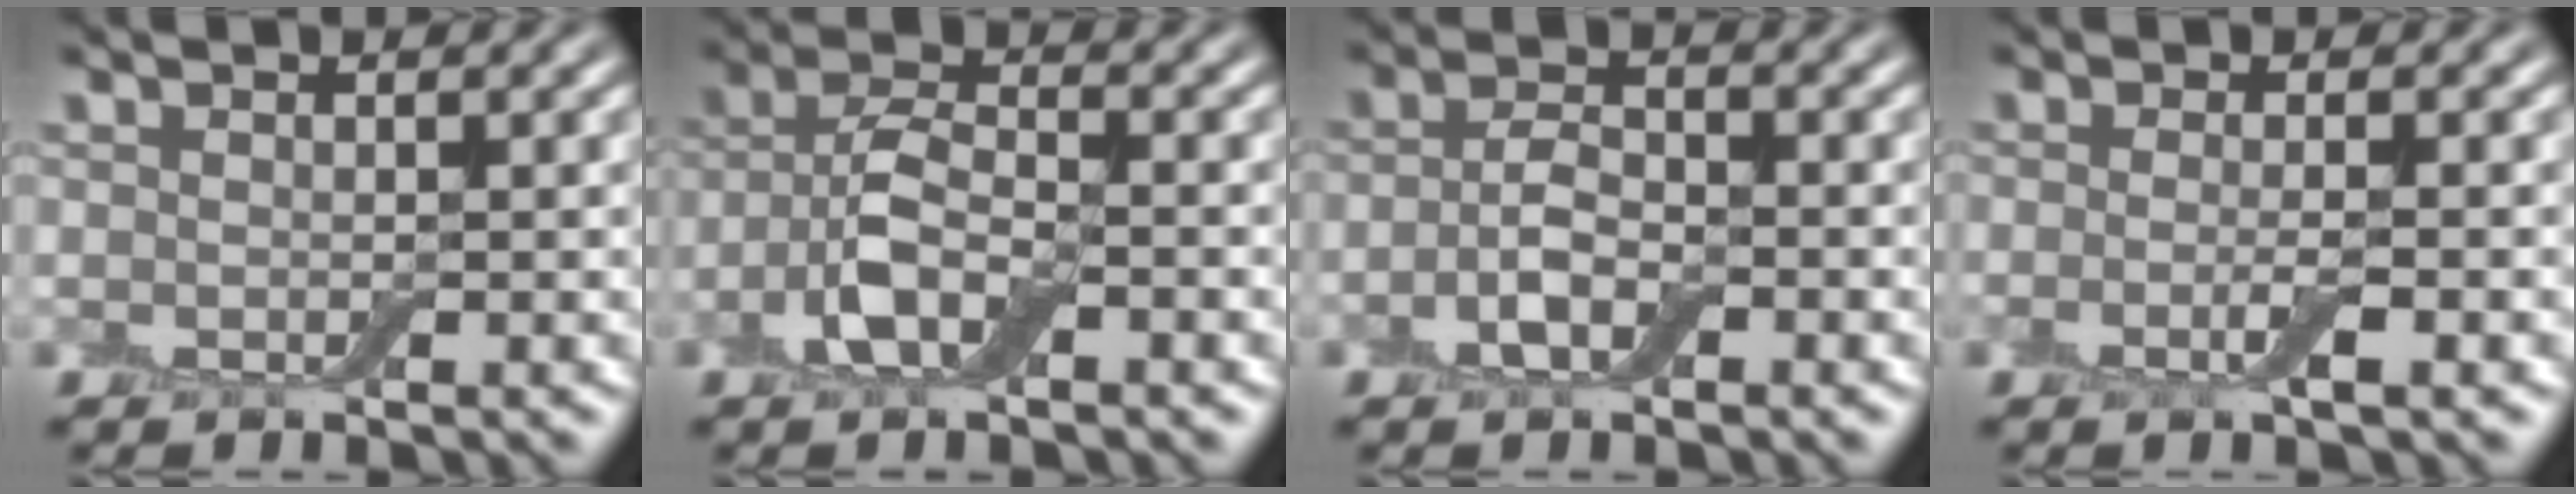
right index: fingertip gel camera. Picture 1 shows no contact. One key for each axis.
{"total": 4.2, "fx": -1.8, "fy": 1.8, "fz": 3.4, "tx": -0.072, "ty": 0.008, "tz": -0.043}
{"total": 2.8, "fx": -1.1, "fy": 1.3, "fz": 2.2, "tx": -0.045, "ty": 0.003, "tz": -0.027}
{"total": 2.0, "fx": -0.6, "fy": 0.4, "fz": 1.9, "tx": -0.038, "ty": -0.007, "tz": -0.015}